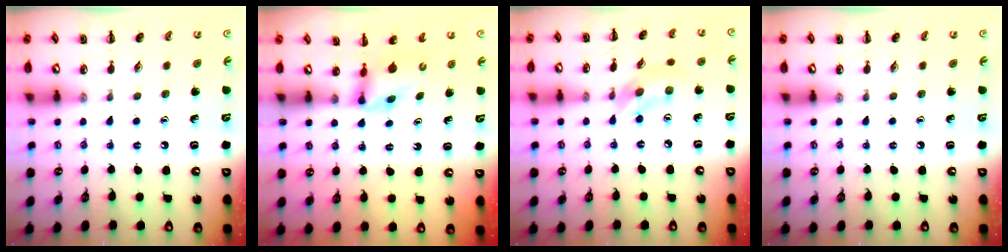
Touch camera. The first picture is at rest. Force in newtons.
{"total": 3.6, "press": 3.3, "slide": 1.4}
{"total": 4.7, "press": 4.7, "slide": 0.5}
{"total": 0.0}